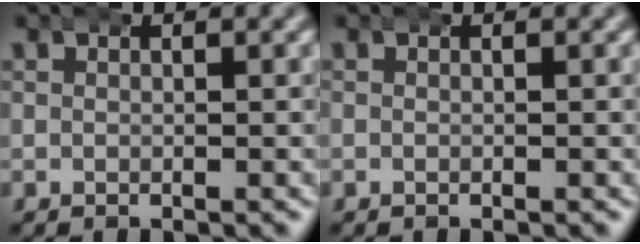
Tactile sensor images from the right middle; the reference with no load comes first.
{"total": 0.0}